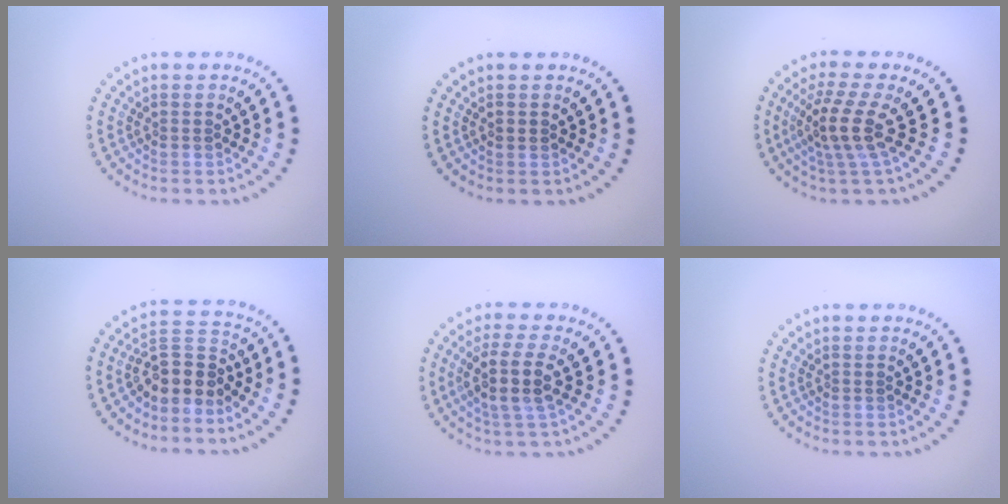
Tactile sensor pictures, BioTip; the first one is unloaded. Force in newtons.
{"total": 0.9, "press": 0.9, "slide": 0.2}
{"total": 3.8, "press": 3.0, "slide": 2.4}
{"total": 3.9, "press": 3.4, "slide": 1.9}
{"total": 3.7, "press": 3.1, "slide": 2.0}
{"total": 0.0}